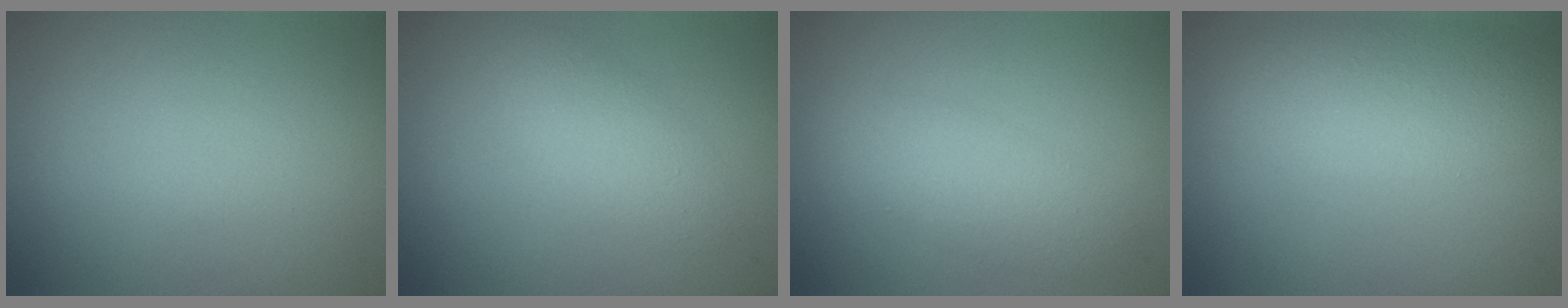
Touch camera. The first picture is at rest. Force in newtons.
{"total": 2.3, "press": 2.3, "slide": 0.2}
{"total": 2.9, "press": 2.9, "slide": 0.1}
{"total": 6.1, "press": 6.1, "slide": 0.4}